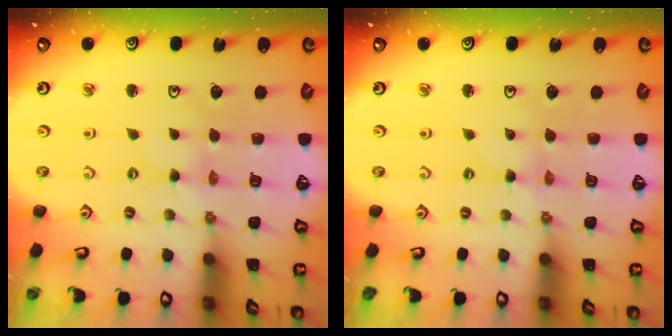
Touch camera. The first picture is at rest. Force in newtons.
{"total": 0.0}